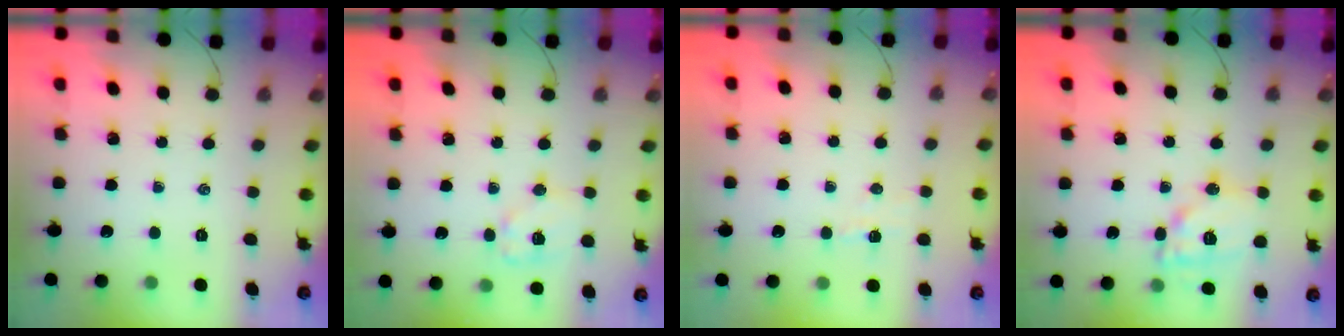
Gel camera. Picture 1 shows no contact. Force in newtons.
{"total": 9.0, "press": 9.0, "slide": 1.2}
{"total": 2.5, "press": 2.4, "slide": 0.7}
{"total": 13.6, "press": 13.5, "slide": 1.4}